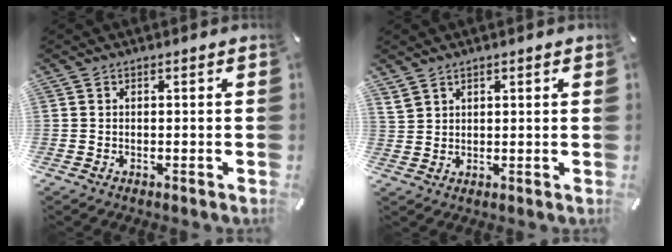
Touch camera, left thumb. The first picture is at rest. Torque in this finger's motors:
{"motor_torque": [0.36, -0.52, 0.00, -0.06, -0.08]}